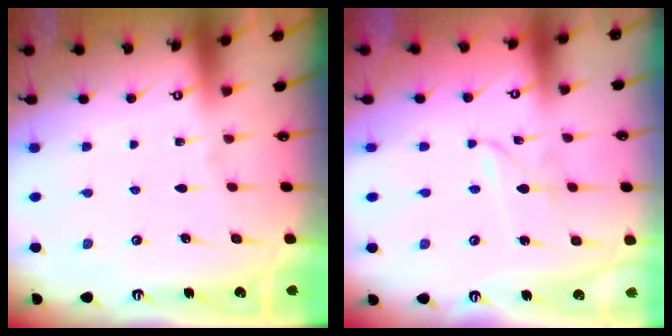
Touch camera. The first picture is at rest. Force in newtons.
{"total": 2.1, "press": 2.1, "slide": 0.2}